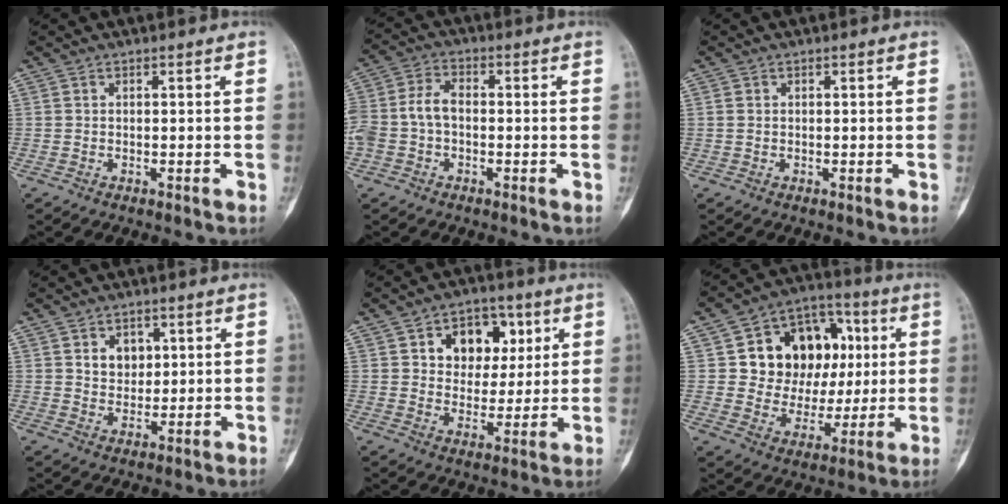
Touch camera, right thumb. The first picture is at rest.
{"total": 8.3, "force": [-1.2, 5.7, 5.9], "torque": [-0.131, 0.026, -0.030]}
{"total": 0.6, "force": [0.0, 0.5, 0.2], "torque": [-0.003, 0.001, -0.001]}
{"total": 4.6, "force": [1.6, 3.6, 2.3], "torque": [-0.012, -0.010, 0.028]}
{"total": 11.4, "force": [4.1, 8.5, 6.4], "torque": [-0.043, -0.009, 0.062]}
{"total": 18.5, "force": [3.9, 14.1, 11.2], "torque": [-0.110, 0.012, 0.070]}